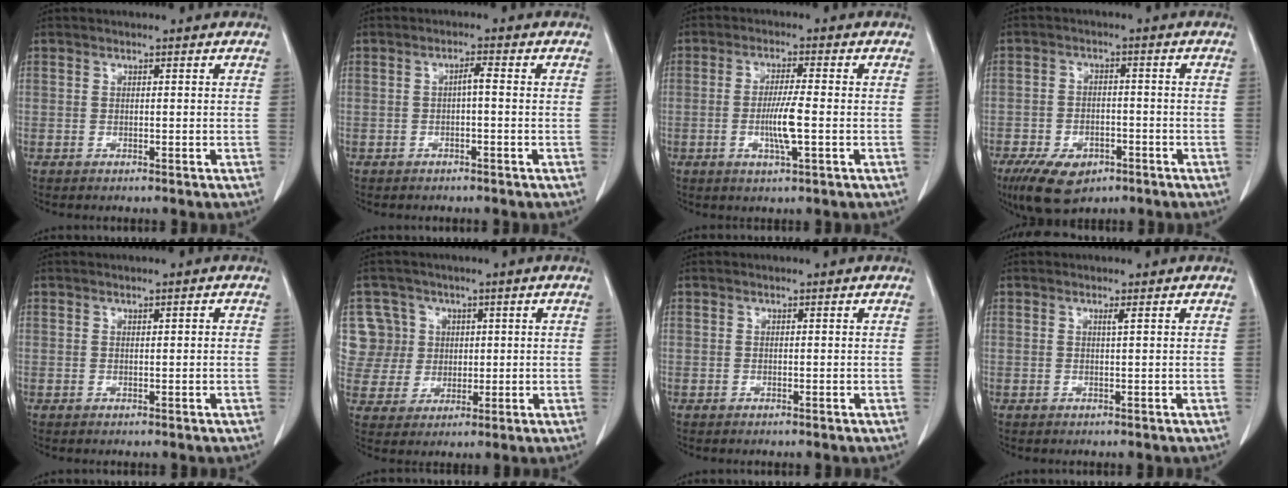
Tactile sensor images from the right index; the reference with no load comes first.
{"total": 1.6, "force": [-0.2, 0.3, 1.6], "torque": [-0.029, 0.005, -0.002]}
{"total": 5.4, "force": [-1.2, 0.2, 5.3], "torque": [-0.105, -0.009, -0.019]}
{"total": 9.2, "force": [-5.6, 5.1, 5.3], "torque": [-0.094, -0.002, -0.087]}
{"total": 0.6, "force": [0.2, 0.1, 0.6], "torque": [-0.013, 0.001, 0.003]}
{"total": 8.4, "force": [2.4, 8.1, 0.2], "torque": [-0.001, 0.026, 0.059]}
{"total": 0.0}
{"total": 0.6, "force": [0.3, -0.1, 0.5], "torque": [-0.014, -0.001, 0.011]}